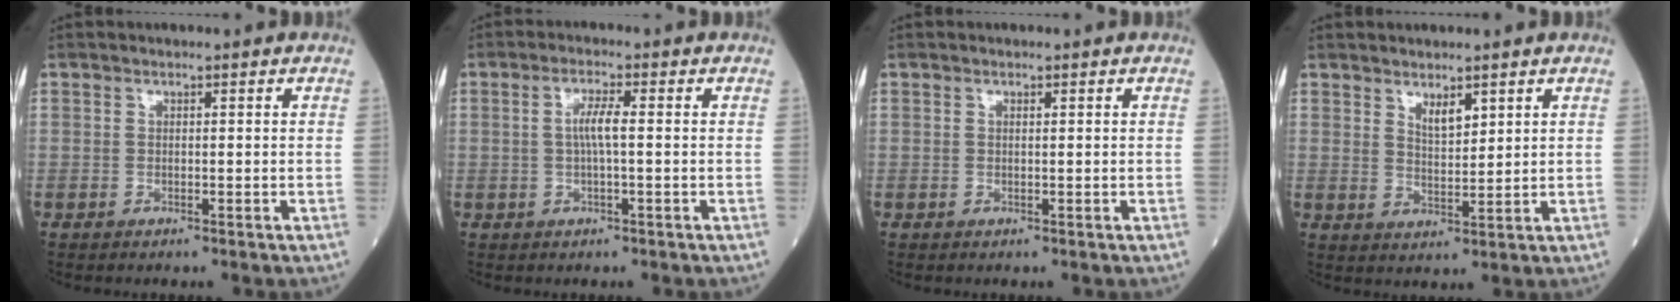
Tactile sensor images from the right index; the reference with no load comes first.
{"total": 3.3, "force": [0.1, 0.2, 3.3], "torque": [-0.065, 0.004, 0.001]}
{"total": 0.0}
{"total": 2.0, "force": [1.4, 0.6, 1.3], "torque": [-0.025, -0.003, 0.030]}